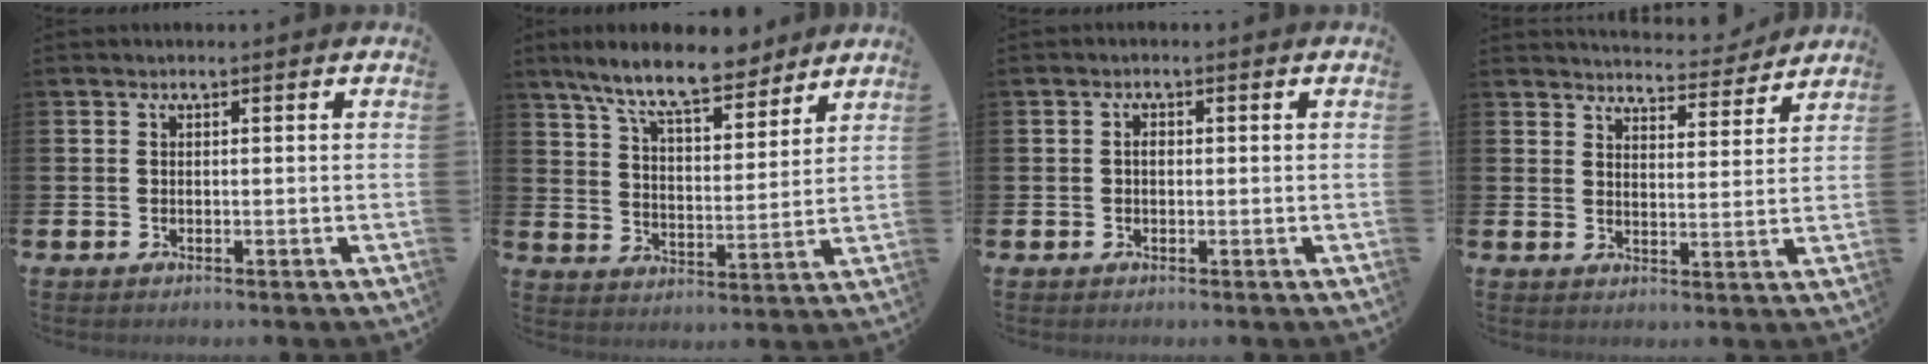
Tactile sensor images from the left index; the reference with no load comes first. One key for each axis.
{"total": 10.3, "fx": 9.0, "fy": 2.0, "fz": 4.4, "tx": -0.105, "ty": -0.041, "tz": 0.162}
{"total": 1.2, "fx": 0.0, "fy": 0.8, "fz": 0.9, "tx": -0.008, "ty": 0.002, "tz": -0.005}
{"total": 4.8, "fx": 4.8, "fy": 0.5, "fz": 0.1, "tx": -0.010, "ty": -0.036, "tz": 0.082}